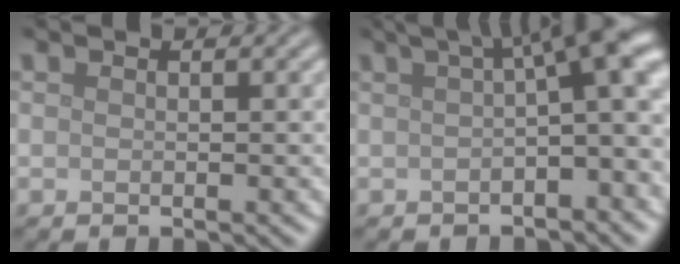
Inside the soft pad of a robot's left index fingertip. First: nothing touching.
{"total": 8.9, "force": [2.0, 2.3, 8.4], "torque": [-0.088, 0.031, 0.017]}